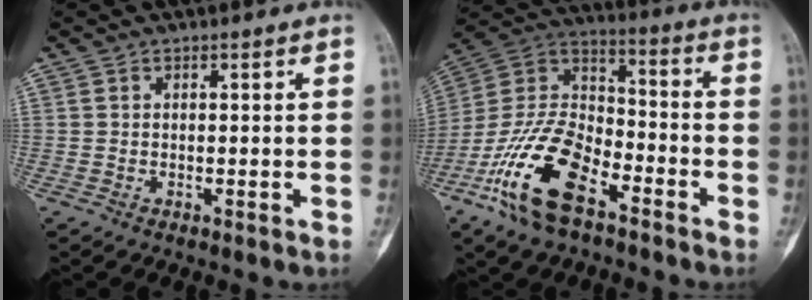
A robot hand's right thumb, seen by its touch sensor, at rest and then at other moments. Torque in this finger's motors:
{"motor_torque": [0.38, 0.52, 1.80, -0.98, 0.15]}